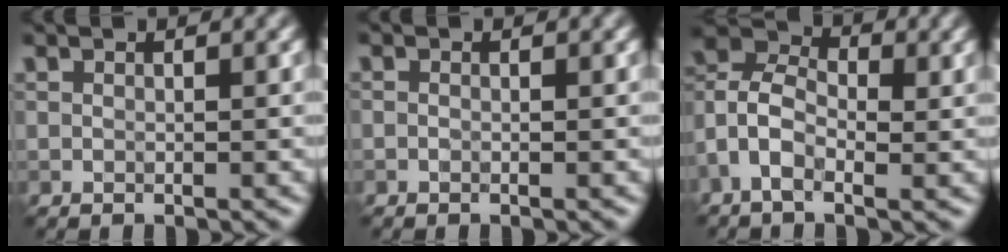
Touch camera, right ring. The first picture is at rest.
{"total": 0.0}
{"total": 5.1, "force": [-1.3, 3.0, 3.9], "torque": [-0.076, 0.017, -0.040]}